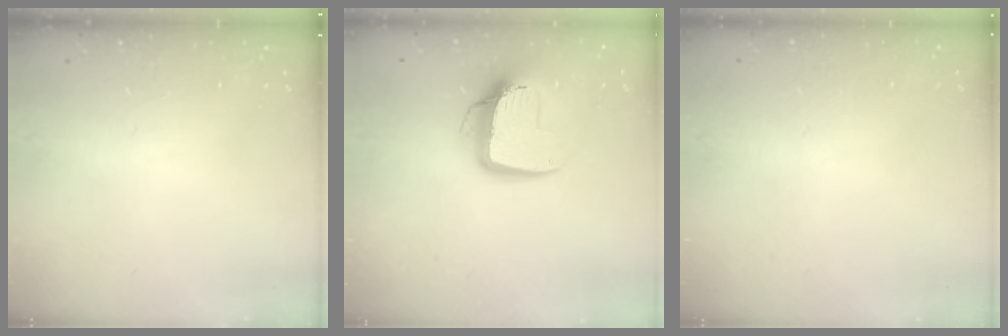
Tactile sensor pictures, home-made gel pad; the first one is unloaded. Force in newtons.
{"total": 12.1, "press": 12.0, "slide": 1.2}
{"total": 0.0}